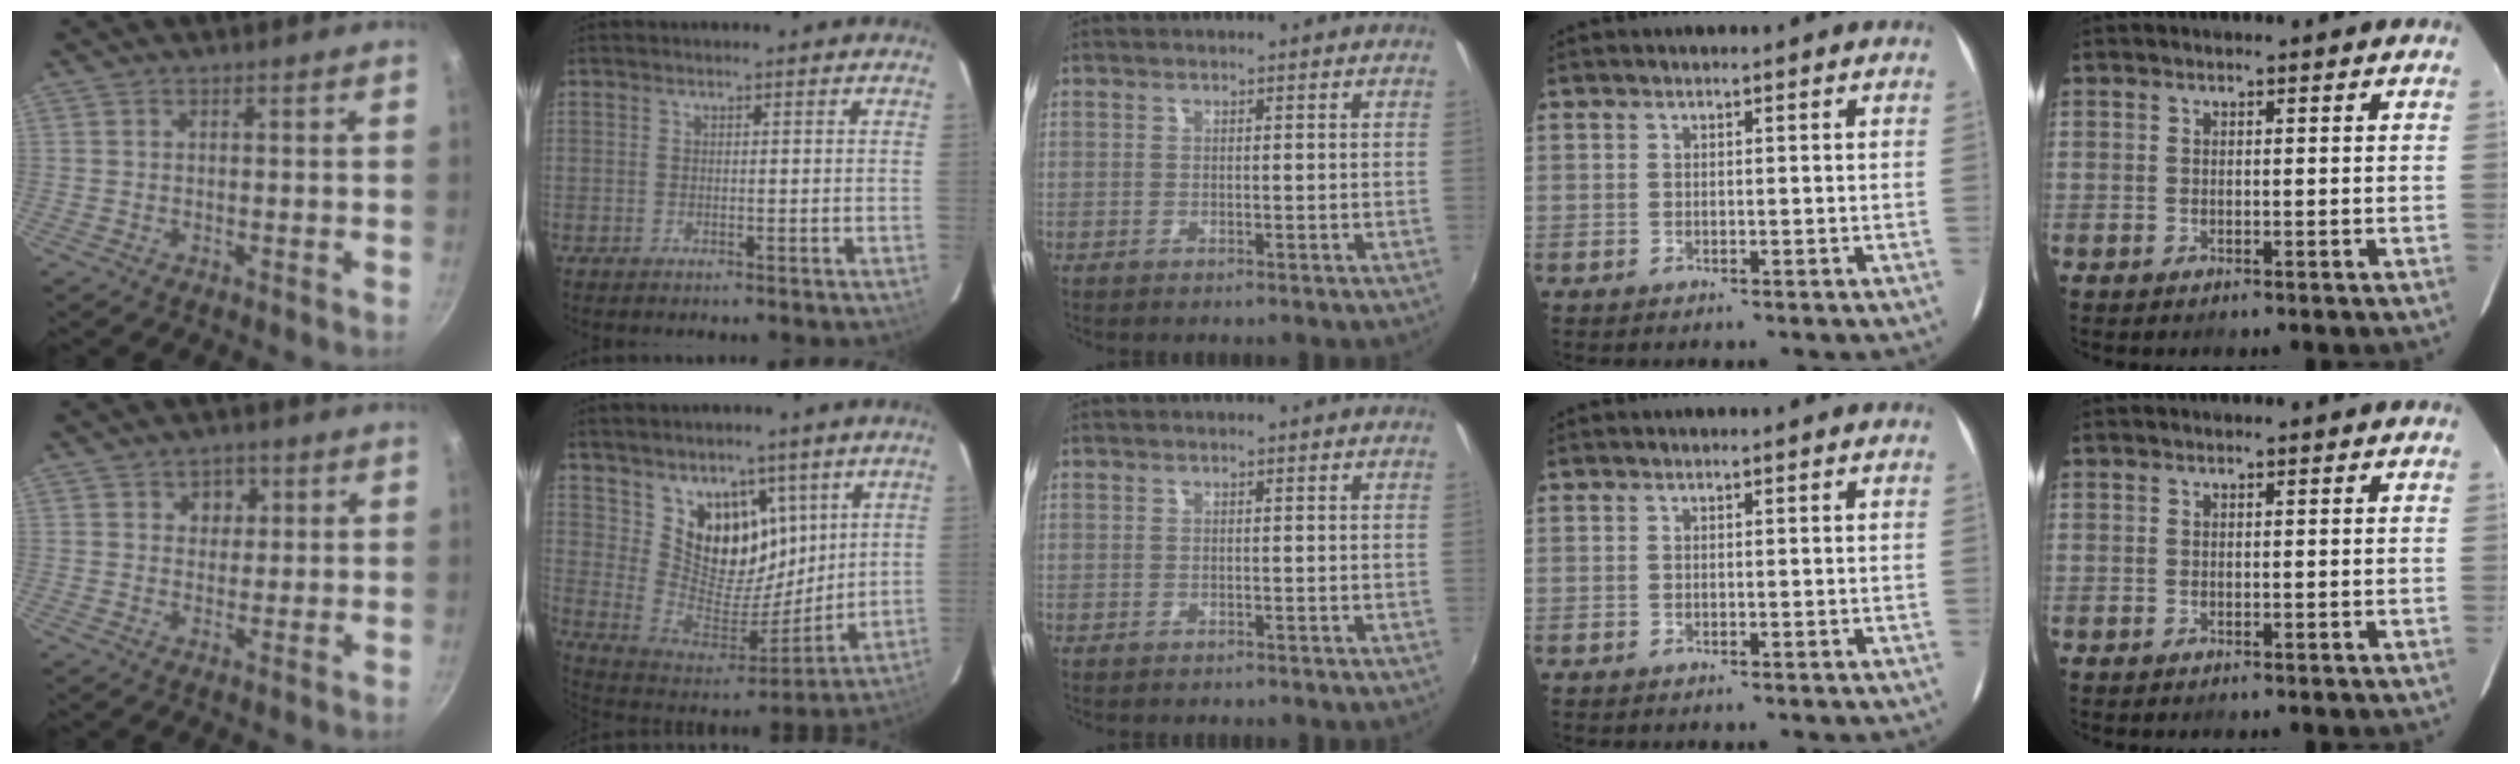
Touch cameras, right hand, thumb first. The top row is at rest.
{"thumb": {"total": 3.7, "force": [1.3, 3.1, 1.4], "torque": [0.008, -0.006, 0.017]}, "index": {"total": 14.8, "force": [8.1, 10.4, 6.6], "torque": [-0.123, -0.015, 0.160]}, "middle": {"total": 0.5, "force": [-0.5, 0.2, 0.0], "torque": [-0.001, -0.002, -0.008]}}